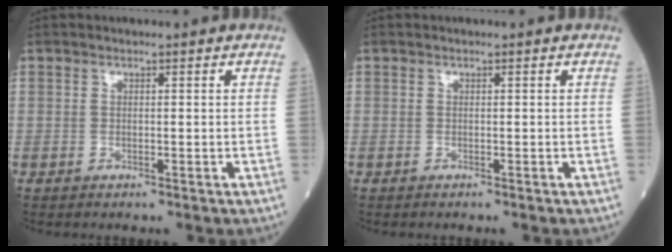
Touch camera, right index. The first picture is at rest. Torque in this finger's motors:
{"motor_torque": [-0.06, -0.02, -0.04, -0.01]}